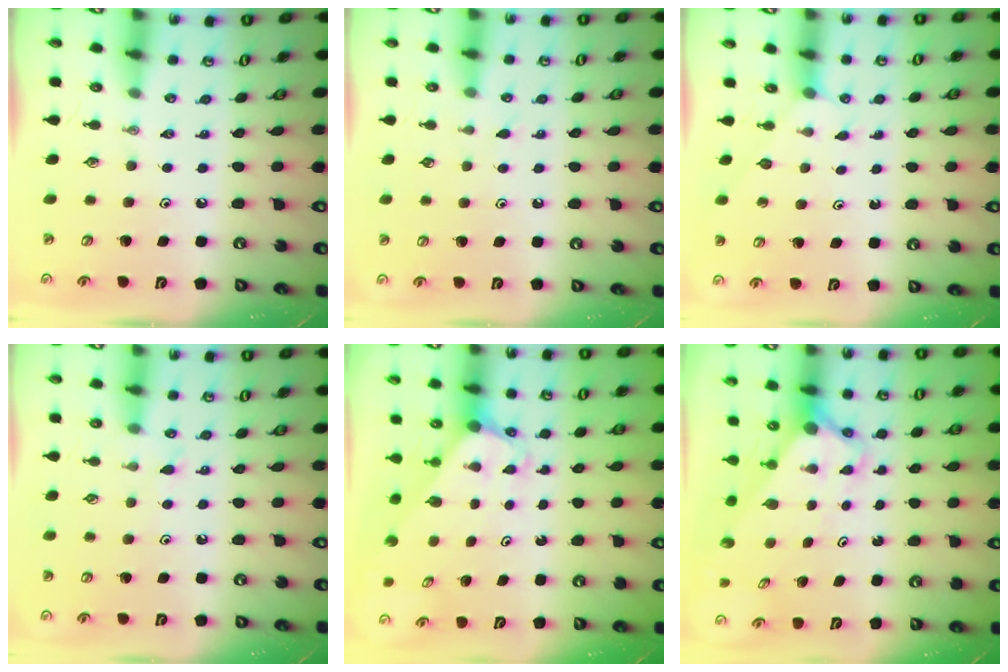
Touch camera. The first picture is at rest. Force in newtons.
{"total": 4.3, "press": 4.2, "slide": 0.5}
{"total": 3.7, "press": 3.7, "slide": 0.4}
{"total": 6.5, "press": 6.4, "slide": 0.7}
{"total": 2.0, "press": 2.0, "slide": 0.1}
{"total": 3.3, "press": 3.3, "slide": 0.2}